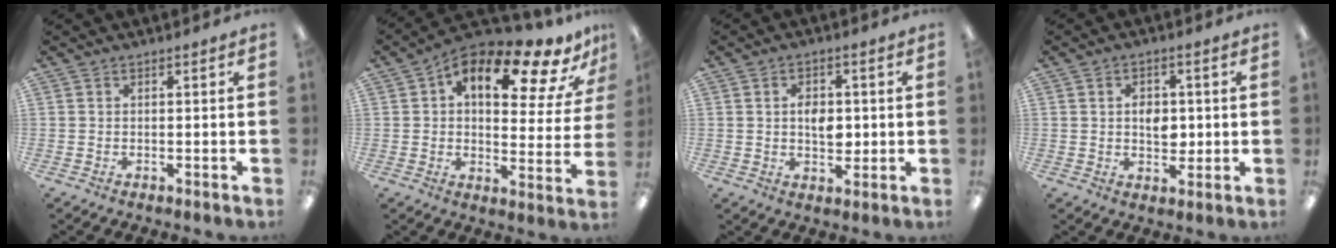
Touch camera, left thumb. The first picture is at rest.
{"total": 16.6, "force": [9.8, 6.7, 11.6], "torque": [-0.175, -0.056, 0.158]}
{"total": 5.2, "force": [0.5, 3.5, 3.8], "torque": [-0.058, 0.003, 0.006]}
{"total": 5.0, "force": [0.5, 3.6, 3.4], "torque": [-0.044, 0.000, 0.005]}